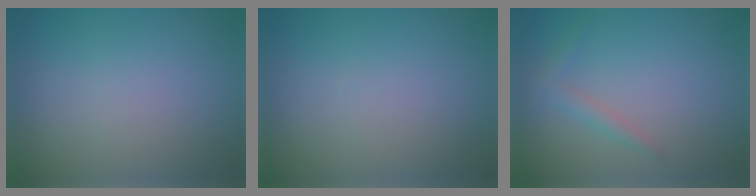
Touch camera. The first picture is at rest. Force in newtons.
{"total": 0.0}
{"total": 1.3, "press": 1.3, "slide": 0.0}